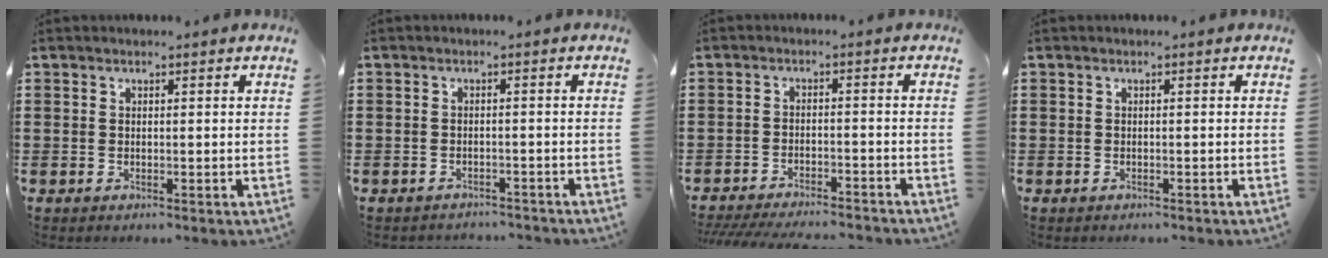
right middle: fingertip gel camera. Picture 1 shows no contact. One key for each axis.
{"total": 1.6, "fx": -1.6, "fy": 0.2, "fz": -0.2, "tx": -0.003, "ty": -0.001, "tz": -0.035}
{"total": 4.2, "fx": -4.1, "fy": 0.2, "fz": 0.9, "tx": -0.030, "ty": -0.007, "tz": -0.087}
{"total": 0.0}